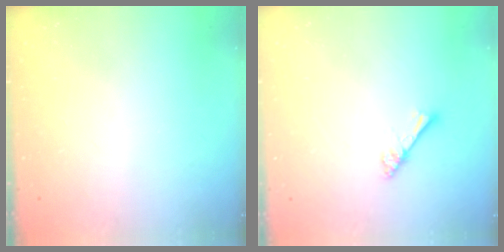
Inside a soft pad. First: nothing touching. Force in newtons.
{"total": 2.8, "press": 2.8, "slide": 0.3}